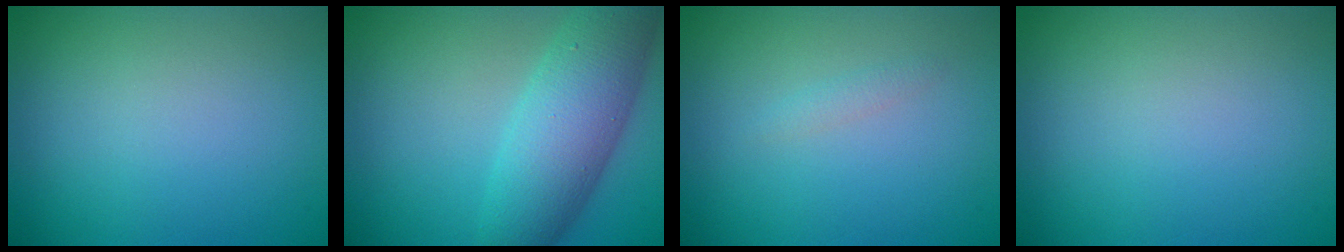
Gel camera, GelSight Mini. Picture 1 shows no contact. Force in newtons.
{"total": 7.4, "press": 7.4, "slide": 0.2}
{"total": 0.7, "press": 0.7, "slide": 0.0}
{"total": 0.0}